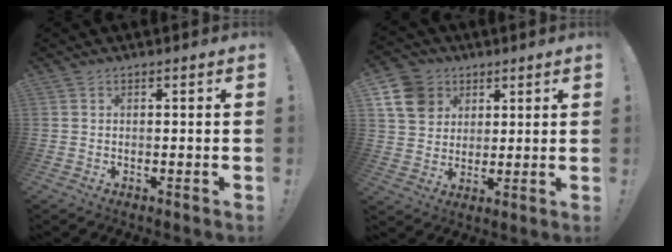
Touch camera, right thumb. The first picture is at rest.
{"total": 12.7, "force": [5.5, 10.6, 4.5], "torque": [-0.065, -0.024, 0.113]}